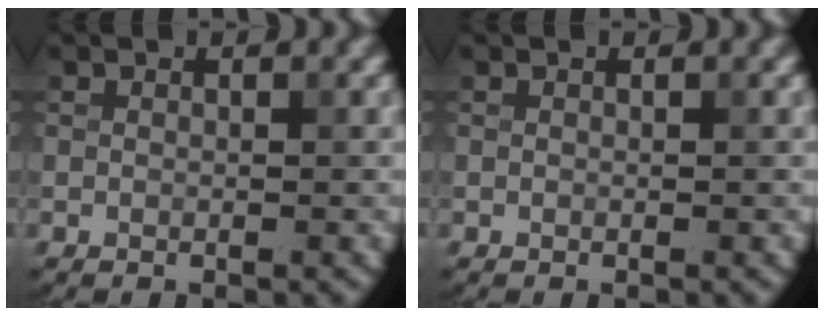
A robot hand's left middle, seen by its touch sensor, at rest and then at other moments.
{"total": 0.0}